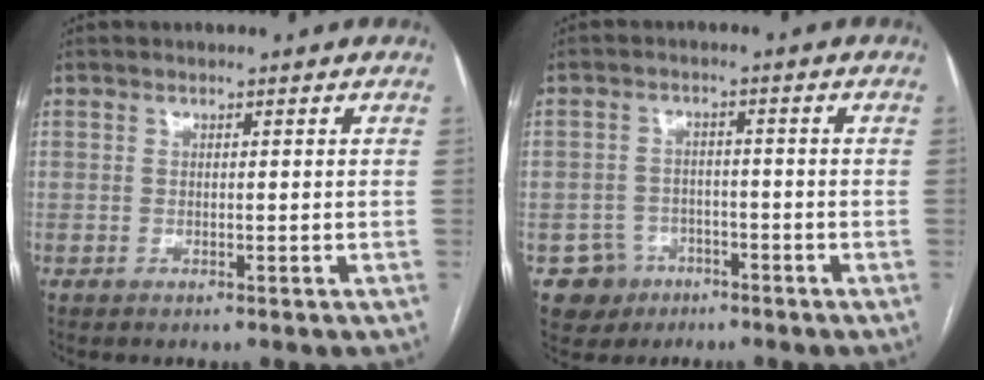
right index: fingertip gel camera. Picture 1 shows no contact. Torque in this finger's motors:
{"motor_torque": [-0.11, -0.14, -0.38, -0.21]}